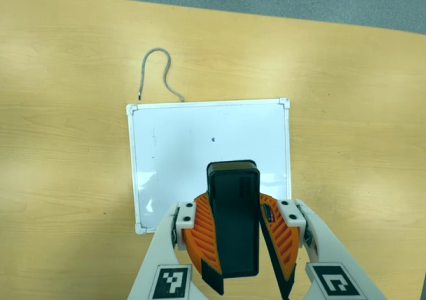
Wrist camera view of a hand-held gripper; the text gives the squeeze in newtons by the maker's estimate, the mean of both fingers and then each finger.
{"total": 10.5, "left": 10.8, "right": 10.1}